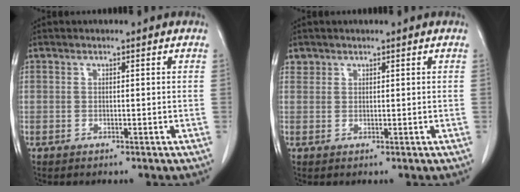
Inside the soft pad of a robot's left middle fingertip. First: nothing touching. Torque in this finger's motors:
{"motor_torque": [0.26, -0.31, 0.01, -0.01]}